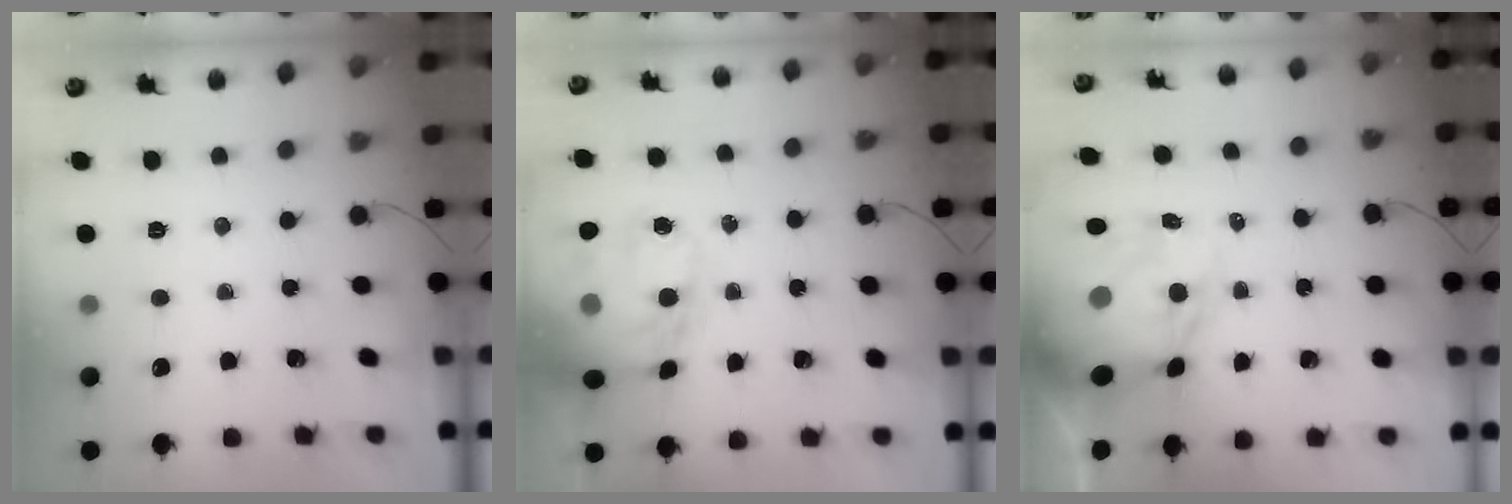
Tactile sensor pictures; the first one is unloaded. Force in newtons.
{"total": 18.6, "press": 18.0, "slide": 4.4}
{"total": 15.6, "press": 15.2, "slide": 3.7}